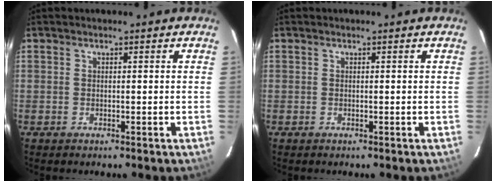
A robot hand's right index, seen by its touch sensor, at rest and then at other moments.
{"total": 0.0}